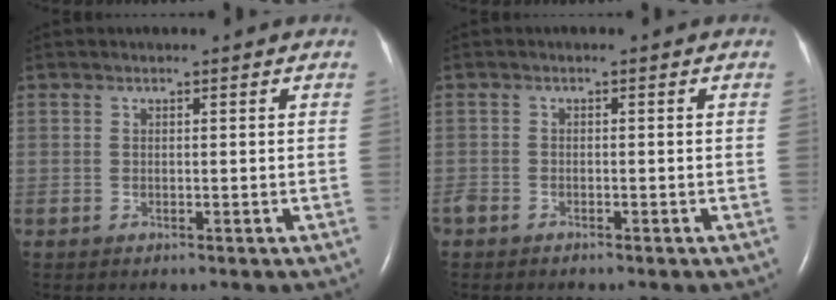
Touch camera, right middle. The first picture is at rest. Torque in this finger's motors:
{"motor_torque": [0.11, -0.14, -0.03, 0.01]}